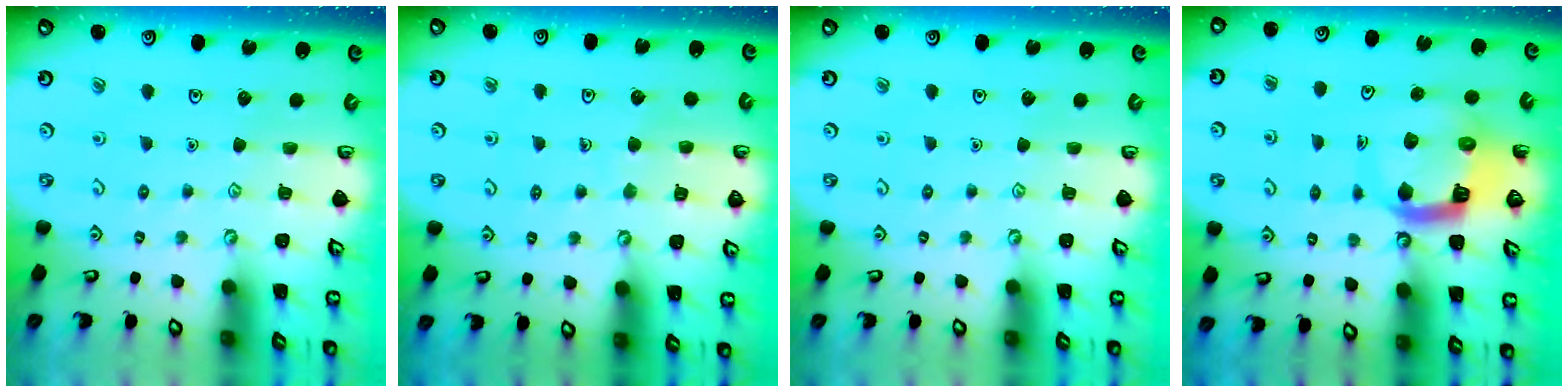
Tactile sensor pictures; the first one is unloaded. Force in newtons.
{"total": 4.7, "press": 4.7, "slide": 0.3}
{"total": 0.0}
{"total": 10.4, "press": 10.3, "slide": 1.2}